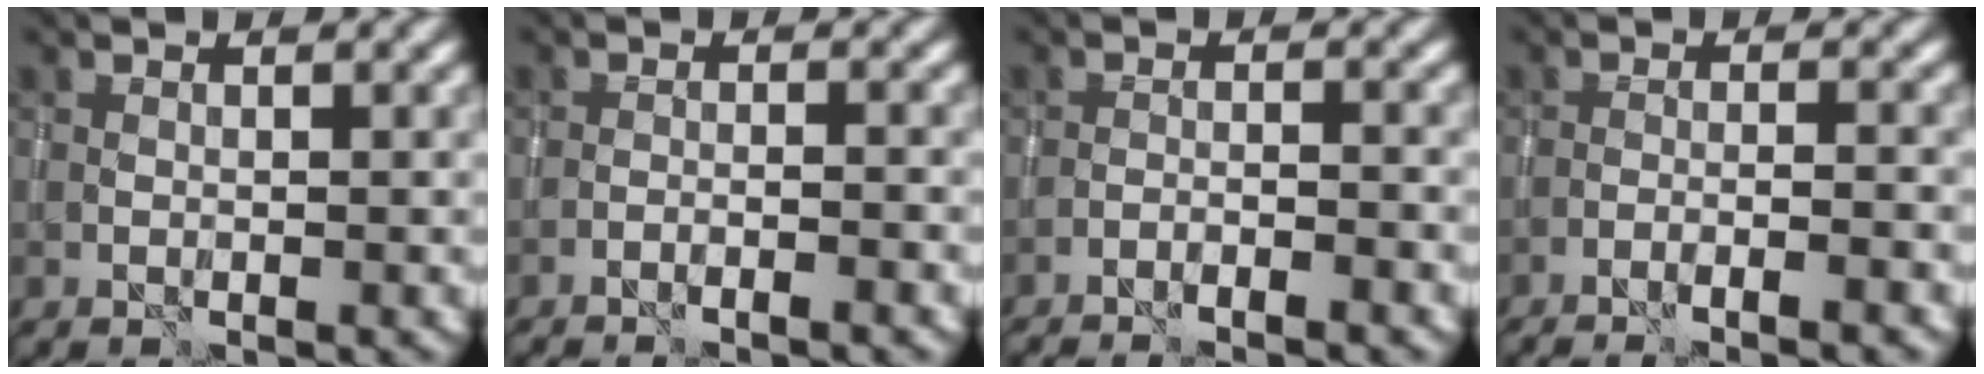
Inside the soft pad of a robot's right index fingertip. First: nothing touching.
{"total": 2.4, "force": [-2.0, 0.3, 1.3], "torque": [-0.021, 0.008, -0.039]}
{"total": 3.2, "force": [-2.8, 0.4, 1.4], "torque": [-0.024, 0.005, -0.048]}
{"total": 4.2, "force": [-3.2, 0.6, 2.7], "torque": [-0.037, 0.007, -0.059]}